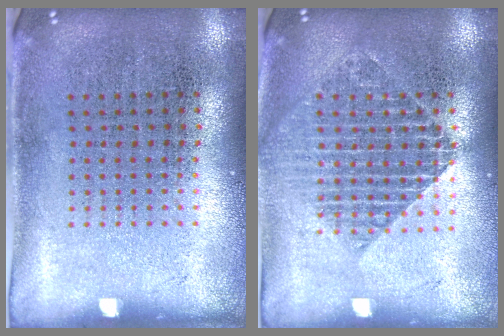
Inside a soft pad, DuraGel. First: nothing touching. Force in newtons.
{"total": 1.7, "press": 1.4, "slide": 0.8}